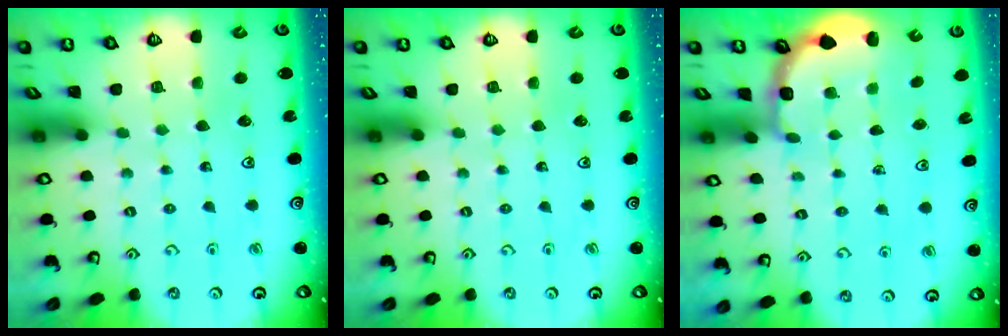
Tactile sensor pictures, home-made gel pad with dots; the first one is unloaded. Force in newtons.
{"total": 0.0}
{"total": 2.7, "press": 2.4, "slide": 1.4}